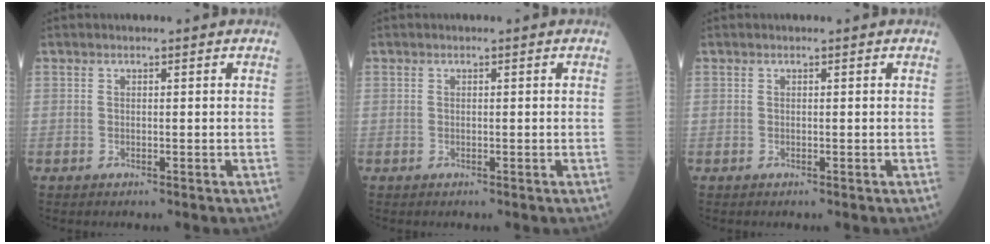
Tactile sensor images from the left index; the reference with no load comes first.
{"total": 0.0}
{"total": 0.0}